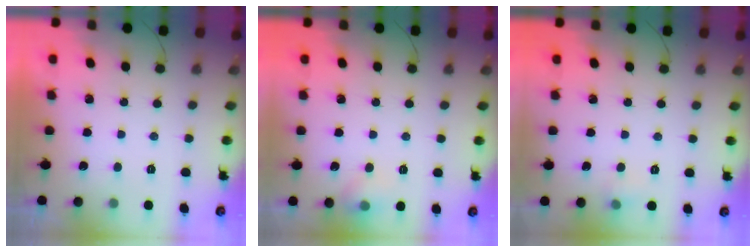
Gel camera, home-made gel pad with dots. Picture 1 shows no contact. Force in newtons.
{"total": 7.1, "press": 7.0, "slide": 1.4}
{"total": 4.0, "press": 3.8, "slide": 1.3}